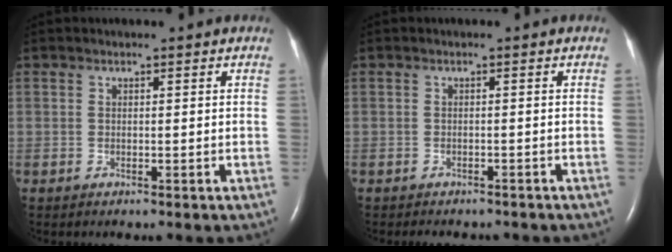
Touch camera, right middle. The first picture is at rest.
{"total": 5.1, "force": [-4.4, 1.9, 1.6], "torque": [-0.021, 0.000, -0.049]}